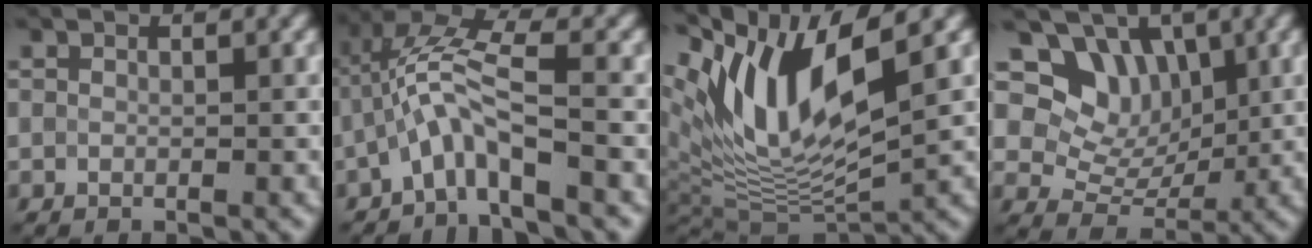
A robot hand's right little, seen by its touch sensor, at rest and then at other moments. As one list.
[{"total": 4.8, "force": [-2.0, 0.7, 4.3], "torque": [-0.091, 0.020, -0.048]}, {"total": 11.0, "force": [4.7, 3.8, 9.2], "torque": [-0.187, -0.003, 0.090]}, {"total": 7.0, "force": [3.5, 5.0, 3.3], "torque": [-0.051, -0.003, 0.051]}]